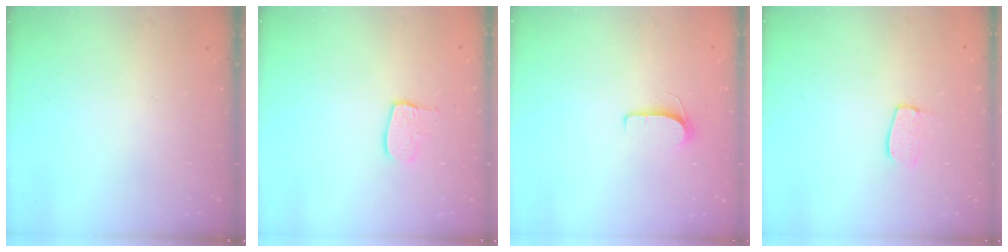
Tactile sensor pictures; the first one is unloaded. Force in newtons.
{"total": 8.2, "press": 8.2, "slide": 0.7}
{"total": 6.1, "press": 6.1, "slide": 0.5}
{"total": 6.5, "press": 6.5, "slide": 0.4}